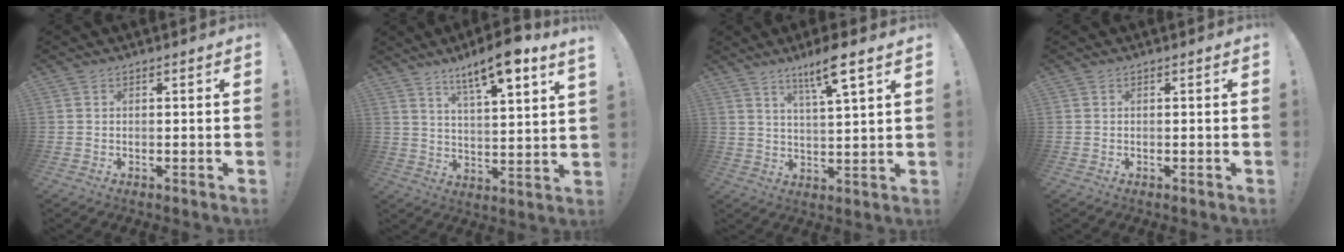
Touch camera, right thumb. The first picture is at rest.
{"total": 12.0, "force": [8.2, 1.3, 8.6], "torque": [-0.141, -0.045, 0.131]}
{"total": 9.7, "force": [6.3, 0.8, 7.4], "torque": [-0.113, -0.033, 0.098]}
{"total": 0.0}